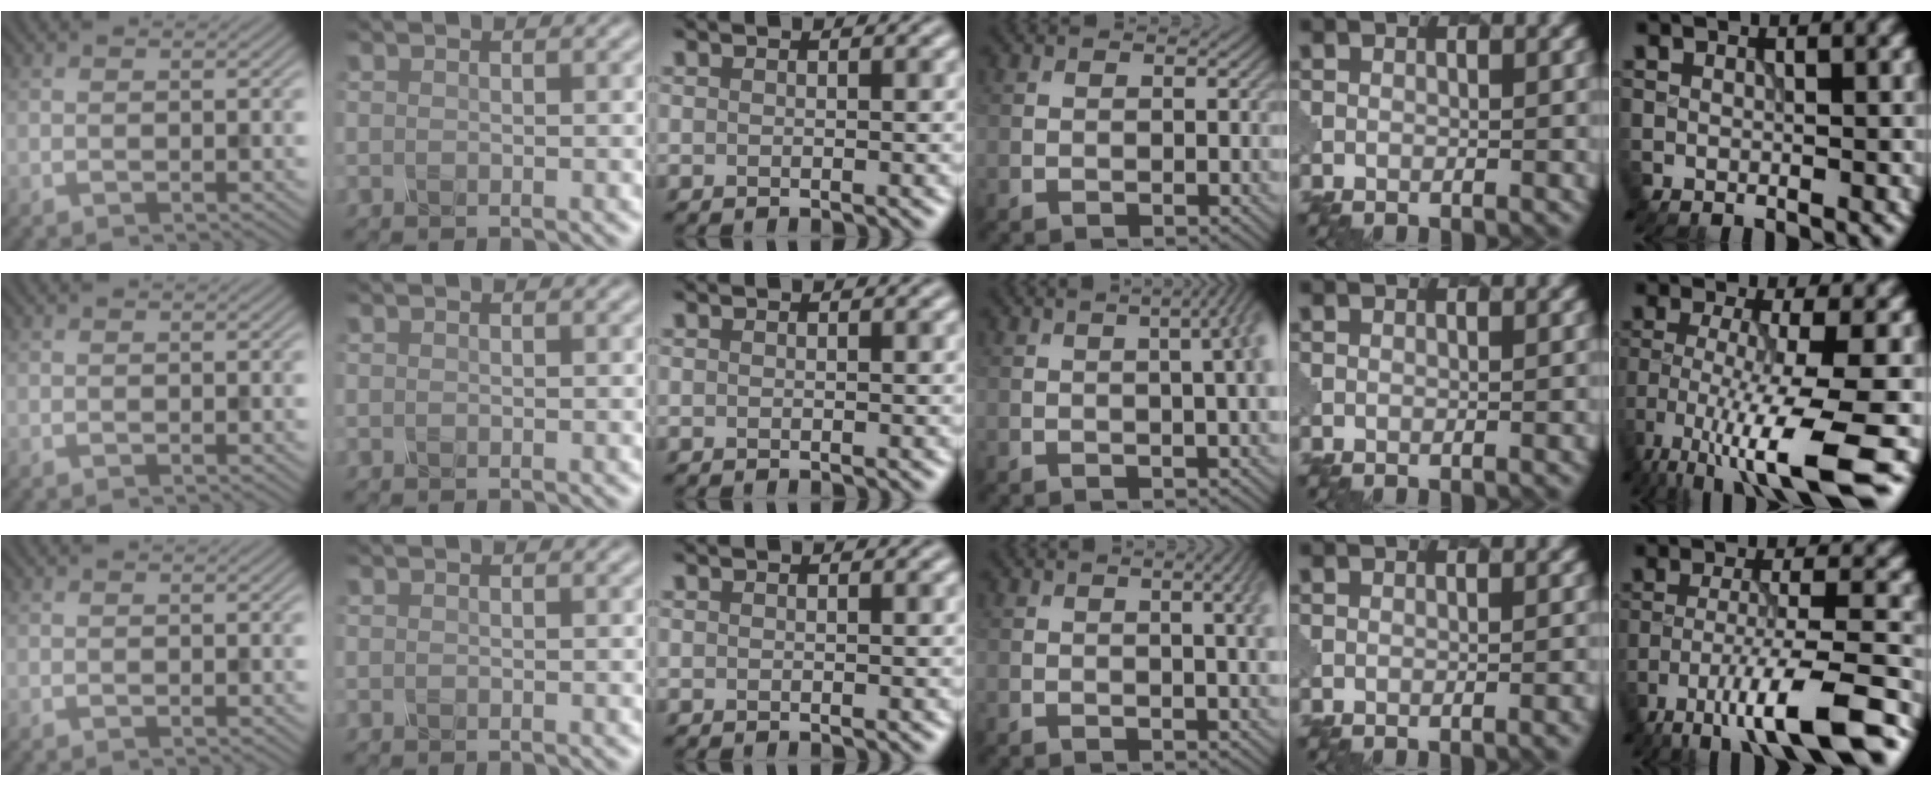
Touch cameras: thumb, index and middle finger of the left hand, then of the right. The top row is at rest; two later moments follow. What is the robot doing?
{"motion": "pour", "object": "mug"}